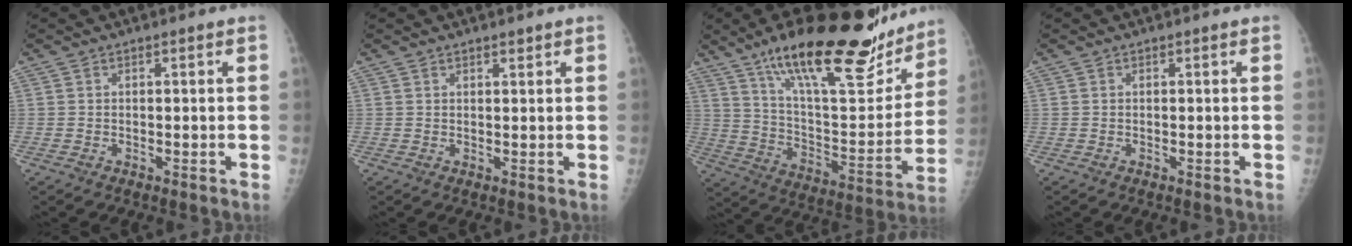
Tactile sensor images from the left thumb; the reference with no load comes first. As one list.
[{"total": 1.1, "force": [0.9, 0.3, 0.6], "torque": [-0.005, -0.006, 0.015]}, {"total": 28.2, "force": [19.9, 8.6, 18.0], "torque": [-0.239, -0.076, 0.319]}, {"total": 0.0}]